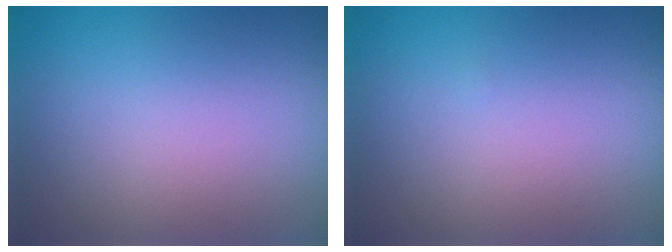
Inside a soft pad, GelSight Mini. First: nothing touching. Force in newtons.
{"total": 0.0}